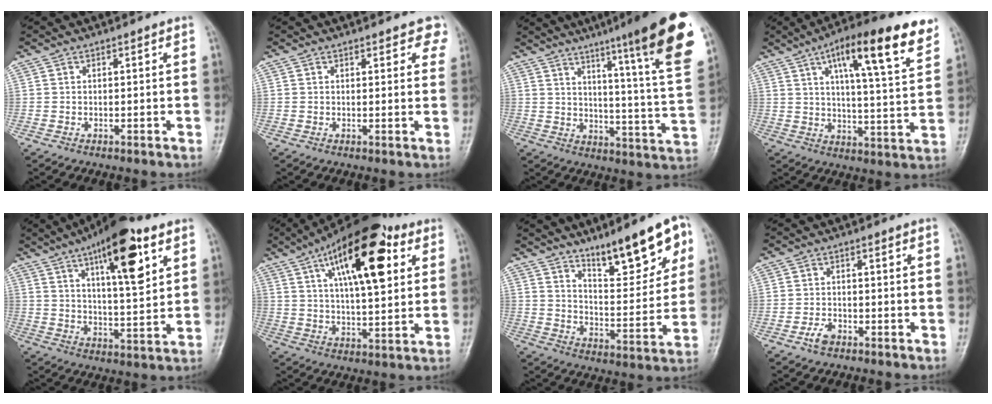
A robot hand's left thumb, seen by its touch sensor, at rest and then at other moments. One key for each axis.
{"total": 4.0, "fx": 3.0, "fy": 1.8, "fz": 1.9, "tx": 0.010, "ty": -0.007, "tz": 0.026}
{"total": 22.3, "fx": 14.1, "fy": 1.2, "fz": 17.3, "tx": -0.214, "ty": -0.068, "tz": 0.187}
{"total": 17.9, "fx": 9.9, "fy": 4.2, "fz": 14.2, "tx": -0.190, "ty": -0.031, "tz": 0.147}
{"total": 16.8, "fx": 8.1, "fy": 5.1, "fz": 13.8, "tx": -0.193, "ty": -0.029, "tz": 0.126}
{"total": 20.3, "fx": 8.0, "fy": 8.1, "fz": 16.8, "tx": -0.245, "ty": -0.010, "tz": 0.121}
{"total": 15.6, "fx": 9.6, "fy": 4.4, "fz": 11.5, "tx": -0.134, "ty": -0.053, "tz": 0.154}
{"total": 2.6, "fx": -1.7, "fy": 1.3, "fz": 1.5, "tx": -0.030, "ty": 0.011, "tz": -0.032}